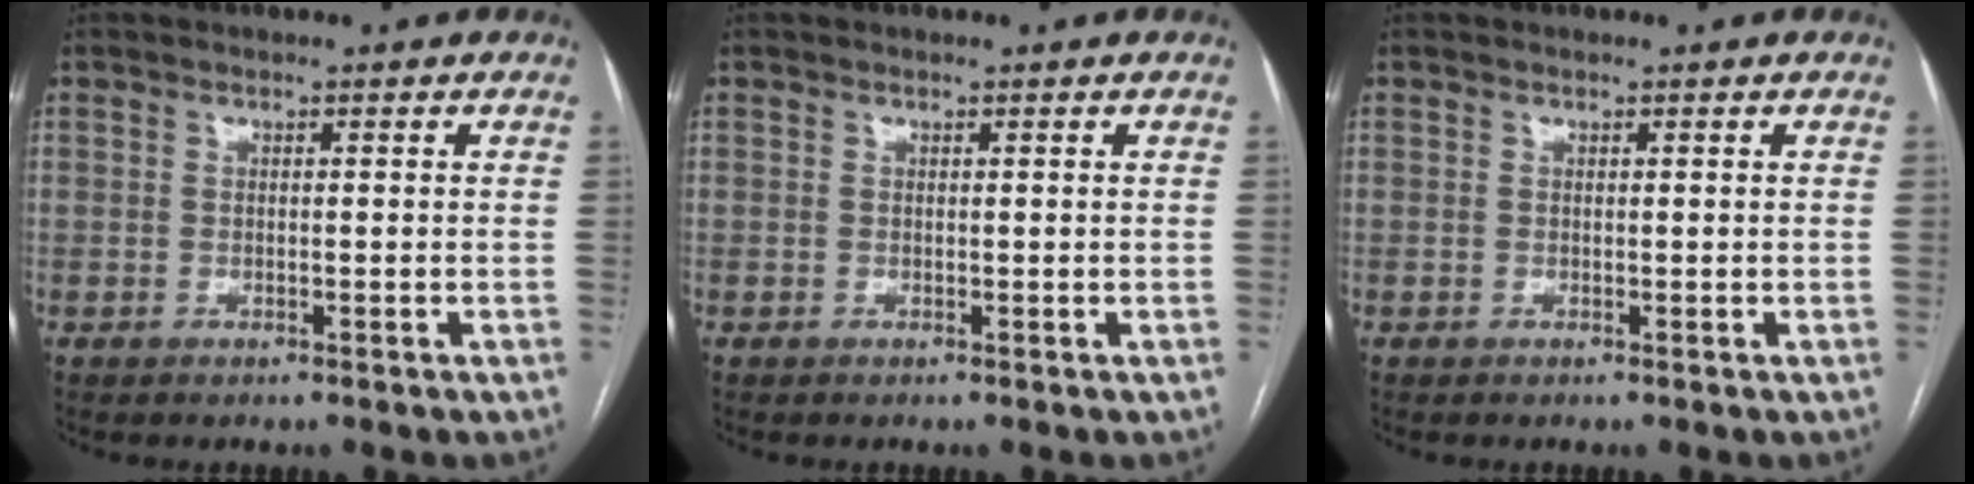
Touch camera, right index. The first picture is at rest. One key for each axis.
{"total": 0.0}
{"total": 0.0}